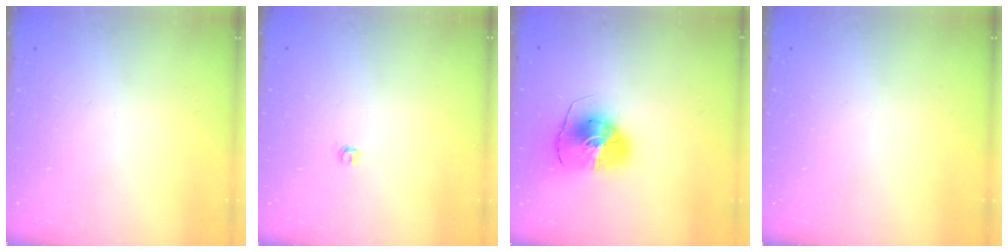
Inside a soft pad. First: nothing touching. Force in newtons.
{"total": 2.8, "press": 2.8, "slide": 0.4}
{"total": 10.5, "press": 10.5, "slide": 1.3}
{"total": 0.0}